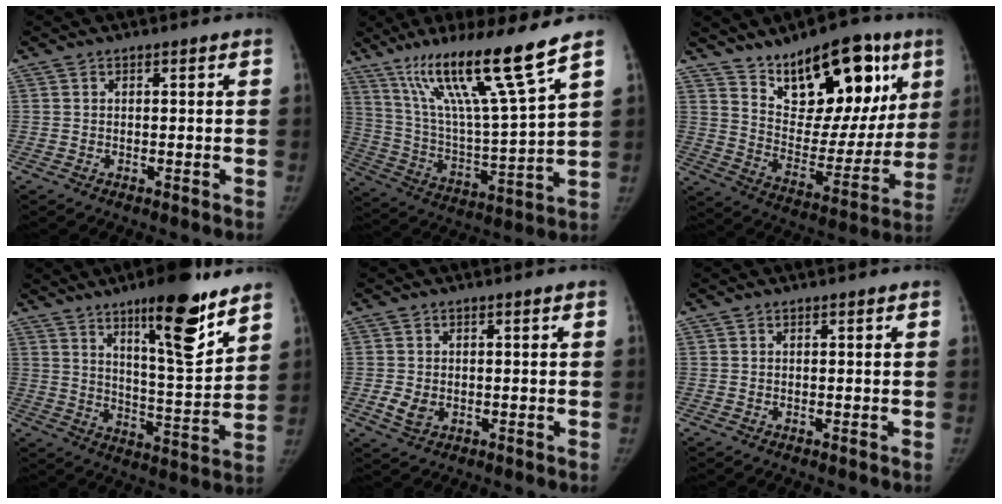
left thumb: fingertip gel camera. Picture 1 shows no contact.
{"total": 19.4, "force": [13.0, 0.2, 14.4], "torque": [-0.234, -0.067, 0.234]}
{"total": 23.5, "force": [13.1, 11.2, 16.0], "torque": [-0.183, -0.051, 0.214]}
{"total": 16.6, "force": [10.5, 3.6, 12.3], "torque": [-0.160, -0.073, 0.167]}
{"total": 3.2, "force": [-0.5, 2.4, 2.1], "torque": [-0.042, -0.004, -0.003]}
{"total": 0.0}